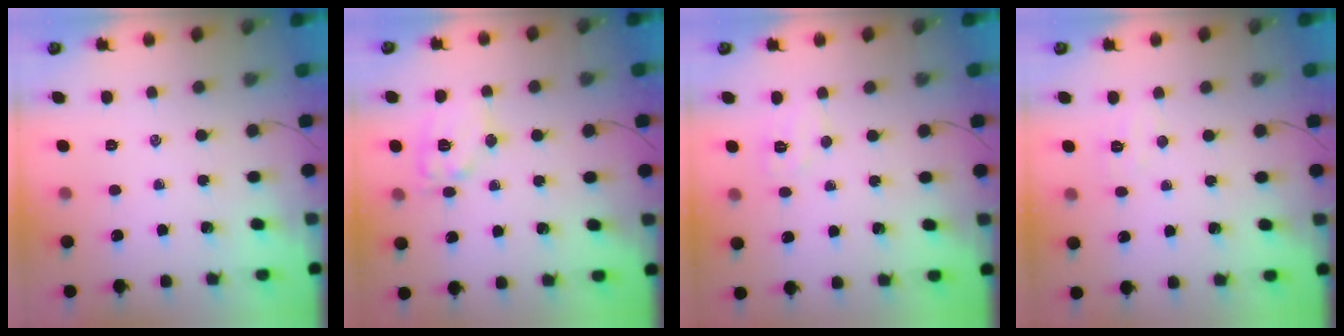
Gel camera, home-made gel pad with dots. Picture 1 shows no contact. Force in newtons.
{"total": 11.1, "press": 11.1, "slide": 1.2}
{"total": 5.8, "press": 5.7, "slide": 1.1}
{"total": 3.4, "press": 3.3, "slide": 0.8}